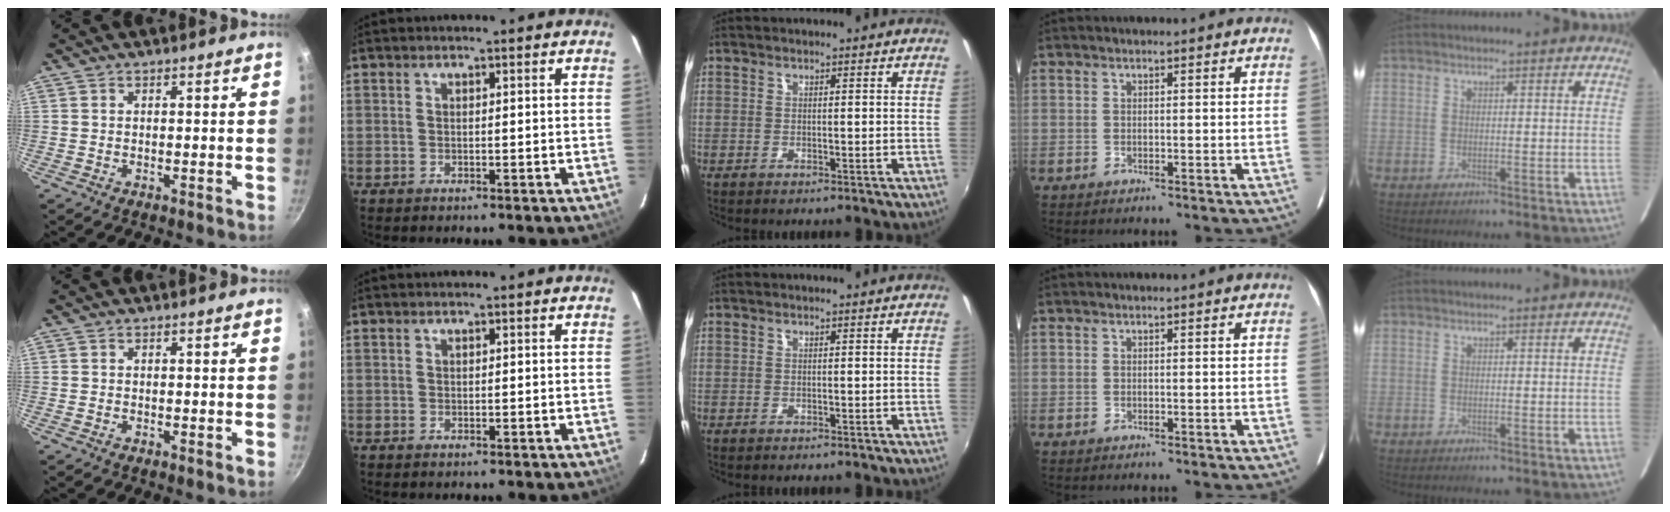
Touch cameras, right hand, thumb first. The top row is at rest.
{}